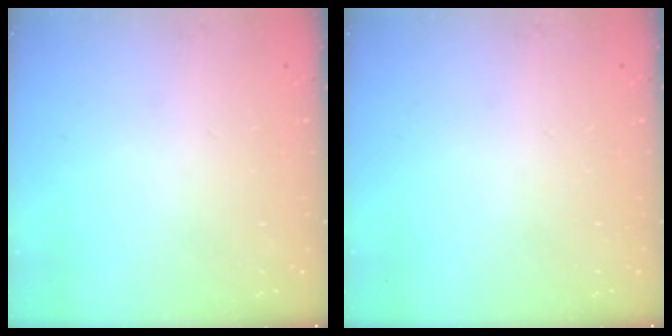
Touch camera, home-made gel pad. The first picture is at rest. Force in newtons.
{"total": 0.0}